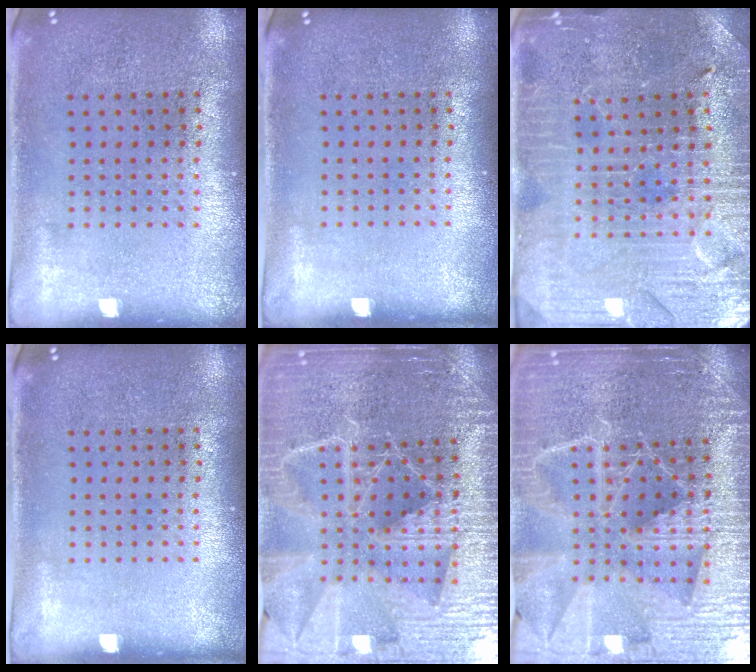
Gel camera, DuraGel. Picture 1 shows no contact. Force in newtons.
{"total": 0.0}
{"total": 3.3, "press": 3.2, "slide": 0.5}
{"total": 0.0}
{"total": 5.1, "press": 4.7, "slide": 2.1}
{"total": 5.1, "press": 4.7, "slide": 2.1}